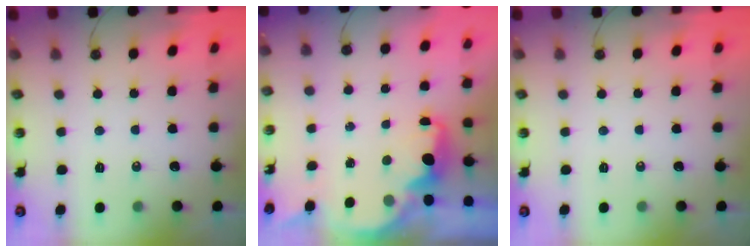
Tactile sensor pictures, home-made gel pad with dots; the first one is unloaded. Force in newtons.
{"total": 2.4, "press": 2.3, "slide": 0.8}
{"total": 0.0}